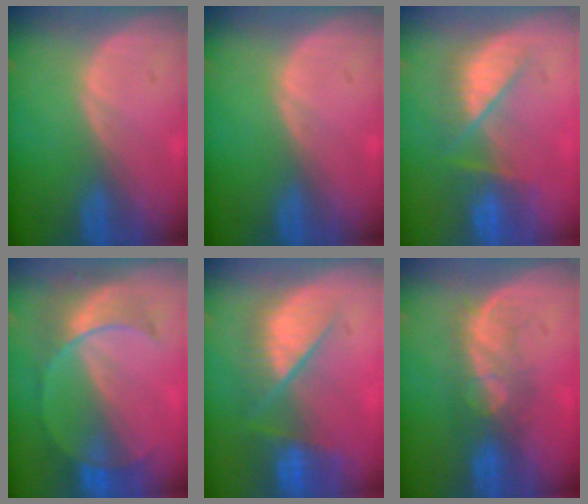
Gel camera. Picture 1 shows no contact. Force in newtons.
{"total": 0.0}
{"total": 7.3, "press": 7.1, "slide": 1.7}
{"total": 7.3, "press": 7.0, "slide": 1.8}
{"total": 9.7, "press": 8.3, "slide": 5.0}
{"total": 5.6, "press": 5.5, "slide": 1.3}